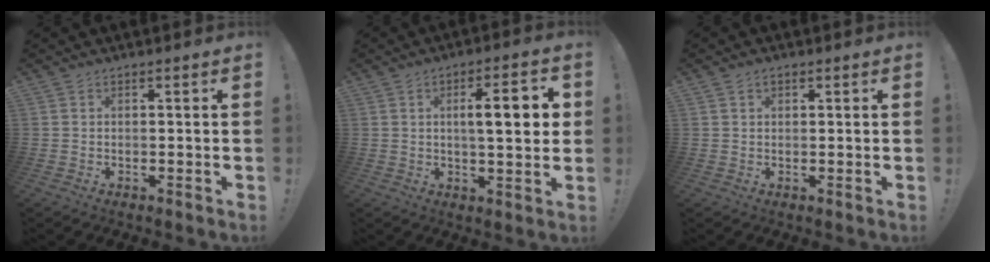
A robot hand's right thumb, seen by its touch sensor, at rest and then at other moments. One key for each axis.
{"total": 10.3, "fx": 1.7, "fy": 2.4, "fz": 9.9, "tx": -0.138, "ty": -0.003, "tz": 0.018}
{"total": 1.5, "fx": 0.7, "fy": 1.0, "fz": 0.8, "tx": -0.008, "ty": 0.000, "tz": 0.011}